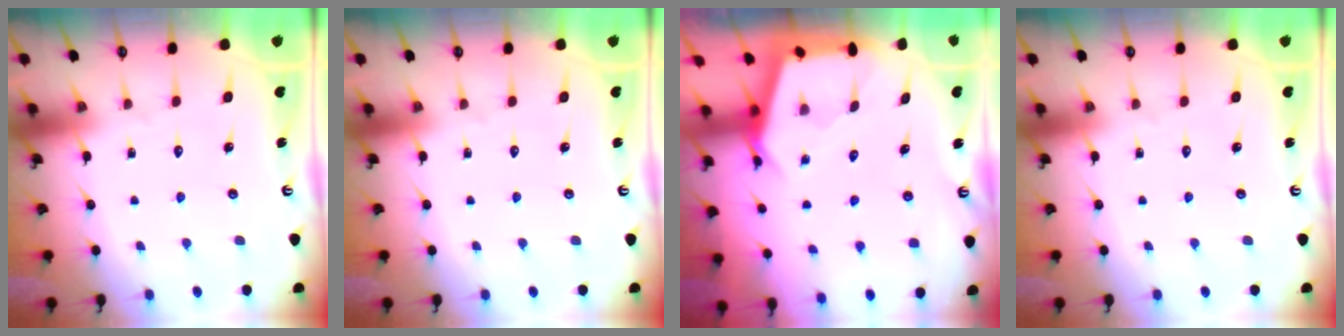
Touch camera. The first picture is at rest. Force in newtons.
{"total": 0.0}
{"total": 2.7, "press": 2.7, "slide": 0.3}
{"total": 0.0}